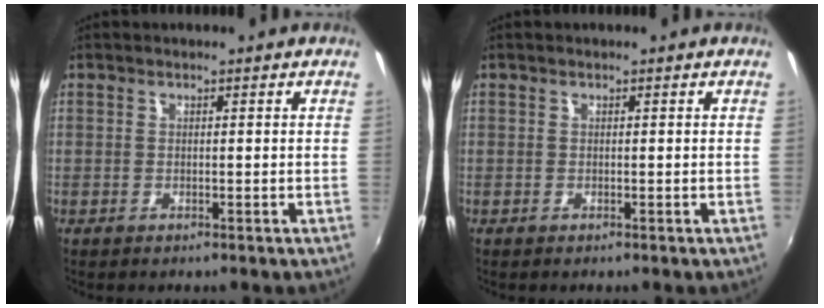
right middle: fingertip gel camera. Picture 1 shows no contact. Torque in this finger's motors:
{"motor_torque": [0.00, -0.01, 0.02, 0.00]}